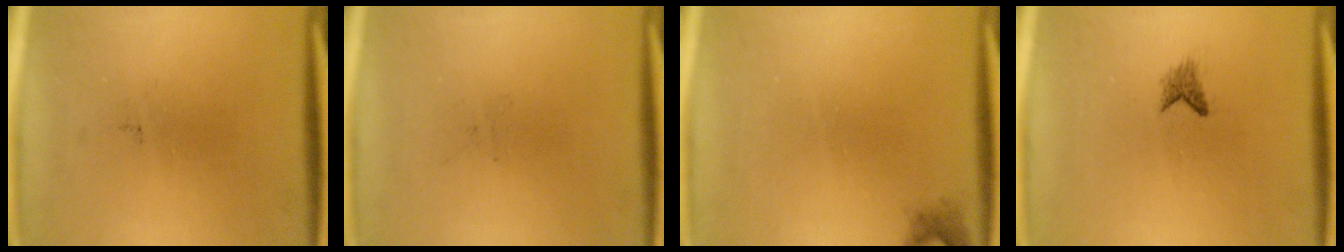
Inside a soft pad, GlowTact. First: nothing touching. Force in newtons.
{"total": 0.0}
{"total": 1.1}
{"total": 1.2}